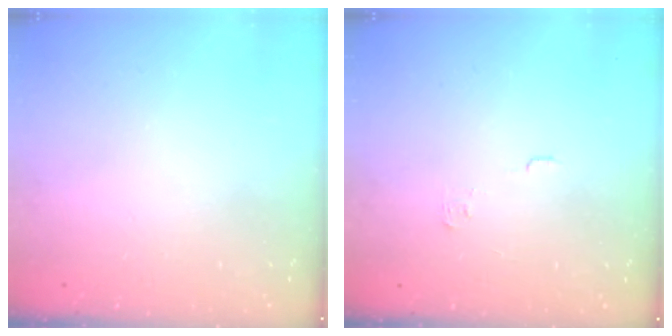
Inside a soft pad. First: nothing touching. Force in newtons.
{"total": 2.3, "press": 2.3, "slide": 0.3}